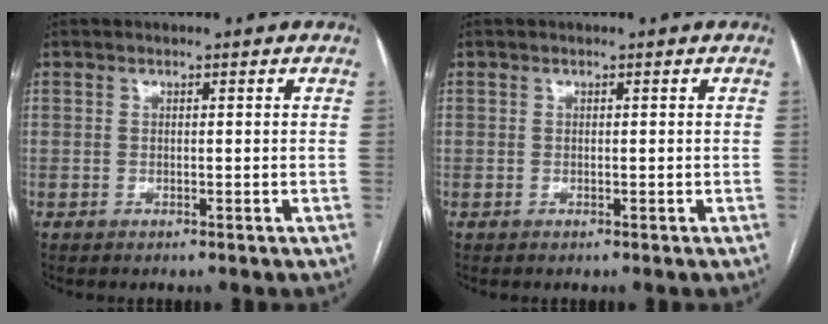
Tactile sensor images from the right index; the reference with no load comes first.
{"total": 0.0}